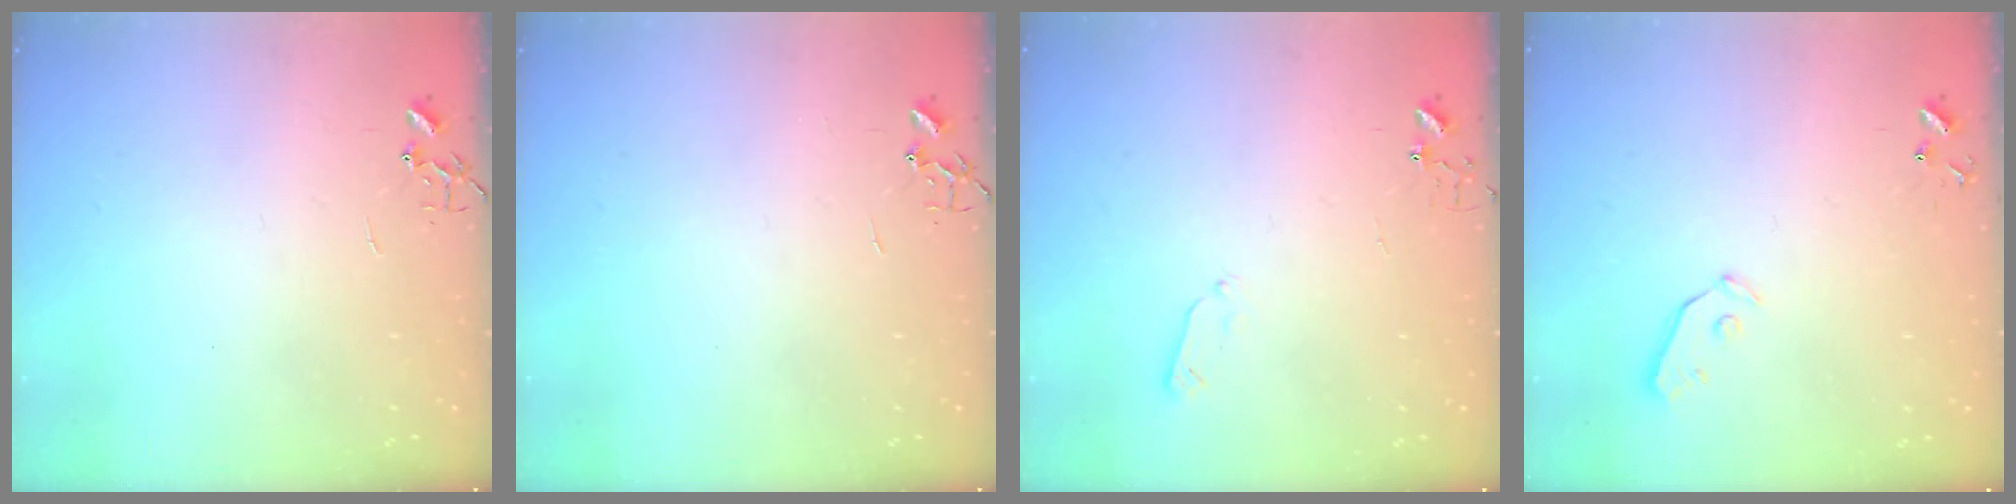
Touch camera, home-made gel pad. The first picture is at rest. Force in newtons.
{"total": 0.0}
{"total": 3.3, "press": 3.2, "slide": 0.6}
{"total": 3.2, "press": 3.2, "slide": 0.4}